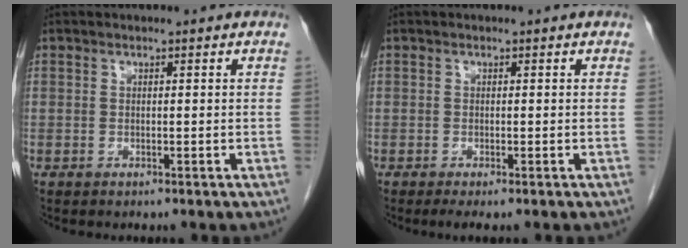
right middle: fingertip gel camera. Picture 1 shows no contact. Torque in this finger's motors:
{"motor_torque": [0.35, -0.18, -0.01, 0.02]}